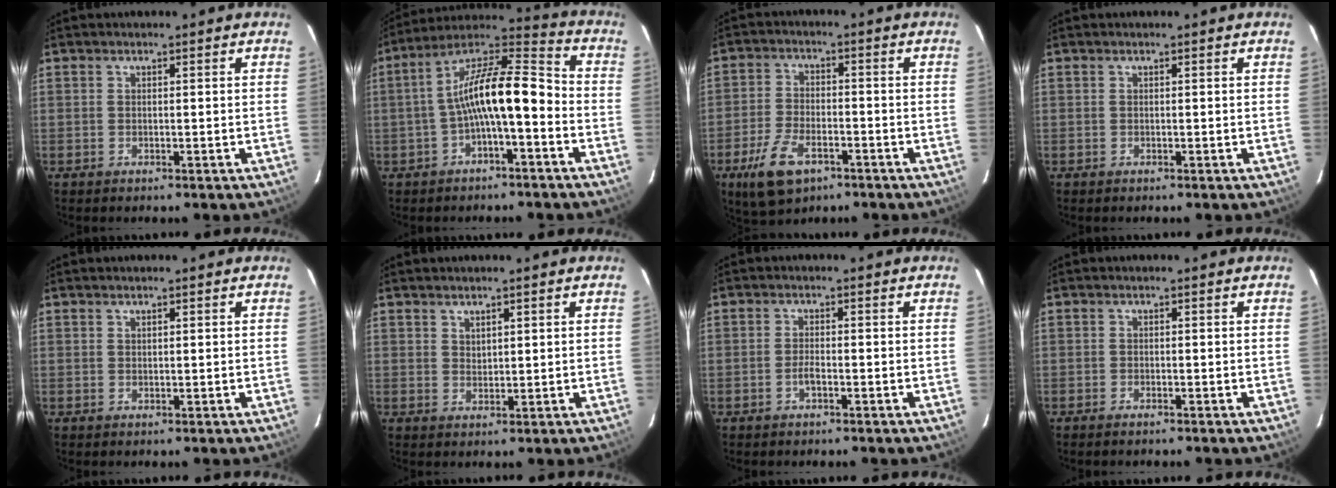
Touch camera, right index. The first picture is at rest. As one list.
[{"total": 12.5, "force": [-3.2, 3.5, 11.5], "torque": [-0.214, 0.028, -0.059]}, {"total": 10.1, "force": [-5.6, 5.1, 6.6], "torque": [-0.156, -0.009, -0.100]}, {"total": 0.0}, {"total": 0.7, "force": [0.5, 0.3, 0.3], "torque": [-0.006, 0.002, 0.009]}, {"total": 1.9, "force": [1.4, 1.0, 0.8], "torque": [-0.010, 0.001, 0.027]}, {"total": 1.8, "force": [-0.9, 0.6, 1.5], "torque": [-0.030, 0.002, -0.017]}, {"total": 1.0, "force": [-0.9, 0.2, 0.4], "torque": [-0.012, -0.002, -0.019]}]